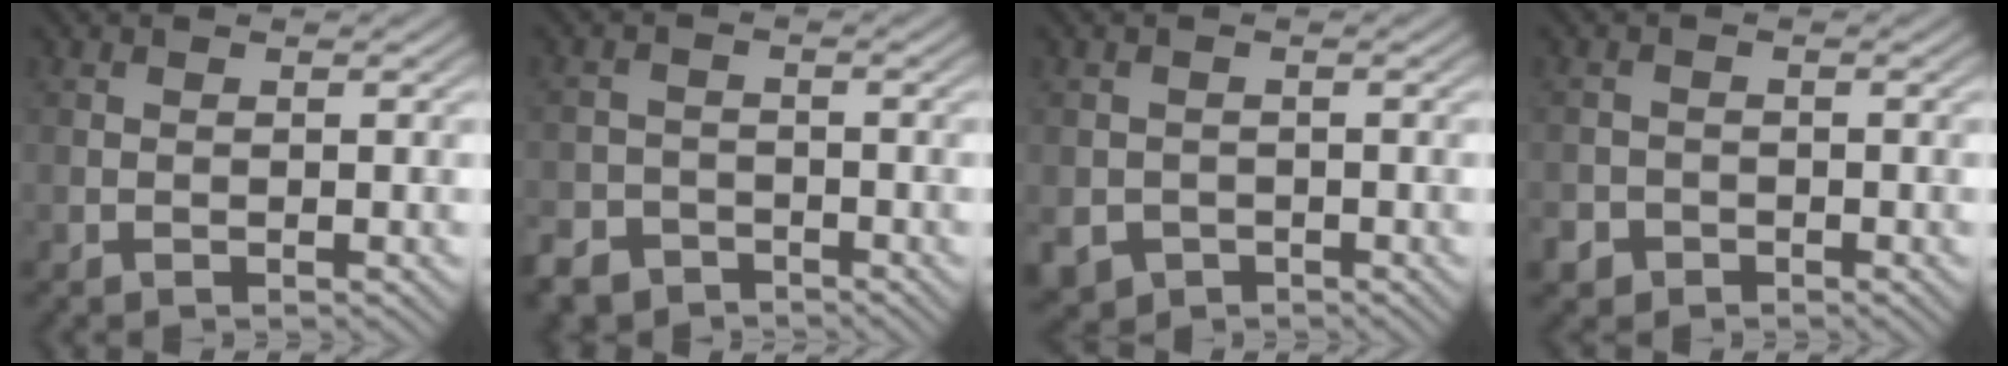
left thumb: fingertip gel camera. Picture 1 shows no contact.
{"total": 4.9, "force": [-3.8, 2.8, 1.2], "torque": [-0.023, -0.005, -0.074]}
{"total": 3.1, "force": [-1.5, 2.6, 0.8], "torque": [-0.023, -0.016, -0.029]}
{"total": 2.6, "force": [-1.7, 1.8, 0.5], "torque": [-0.012, -0.002, -0.037]}